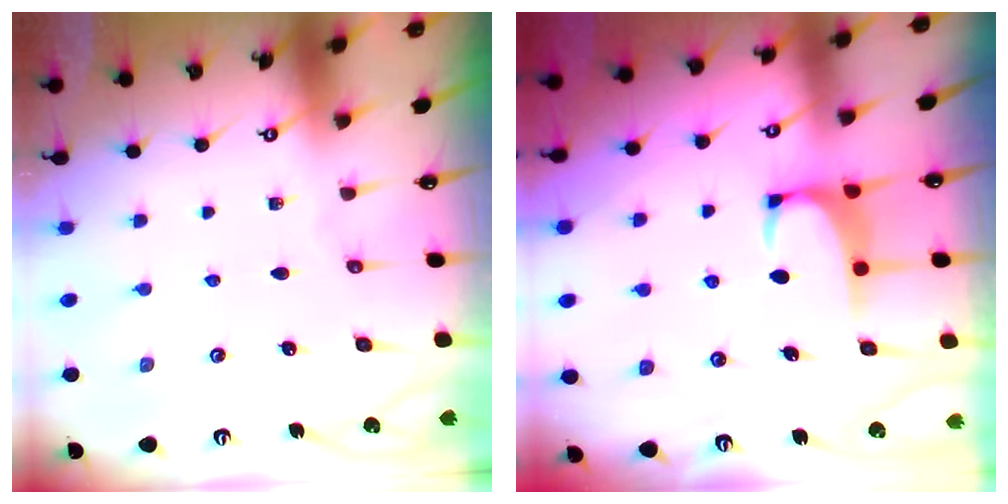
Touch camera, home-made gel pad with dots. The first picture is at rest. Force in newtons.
{"total": 1.6, "press": 1.6, "slide": 0.4}